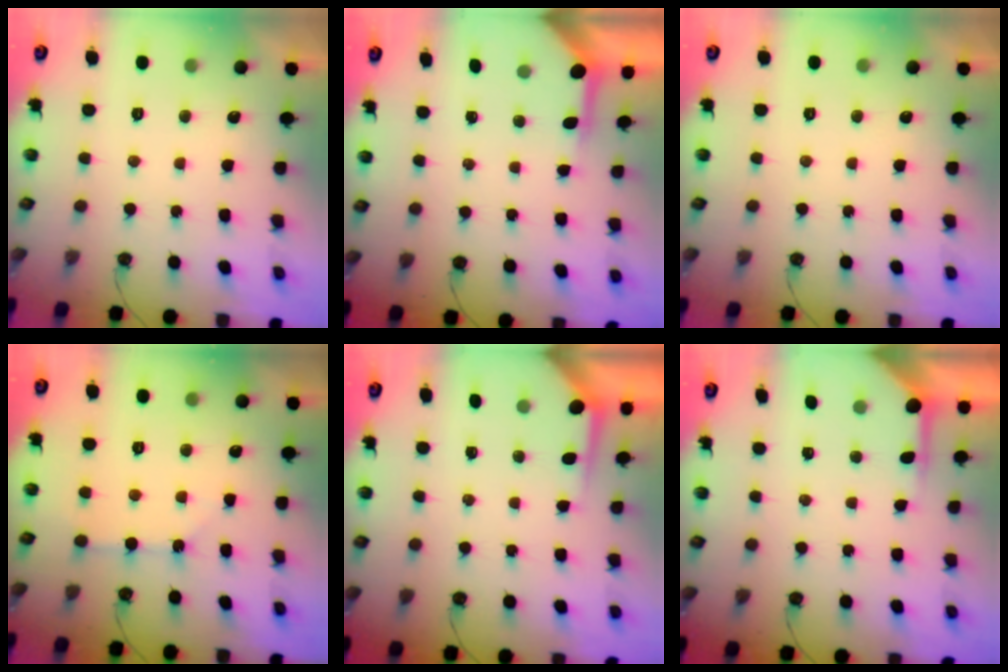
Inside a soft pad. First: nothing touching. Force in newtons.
{"total": 3.8, "press": 3.8, "slide": 0.5}
{"total": 0.0}
{"total": 2.6, "press": 2.5, "slide": 0.4}
{"total": 3.4, "press": 3.4, "slide": 0.3}
{"total": 5.1, "press": 5.1, "slide": 0.4}